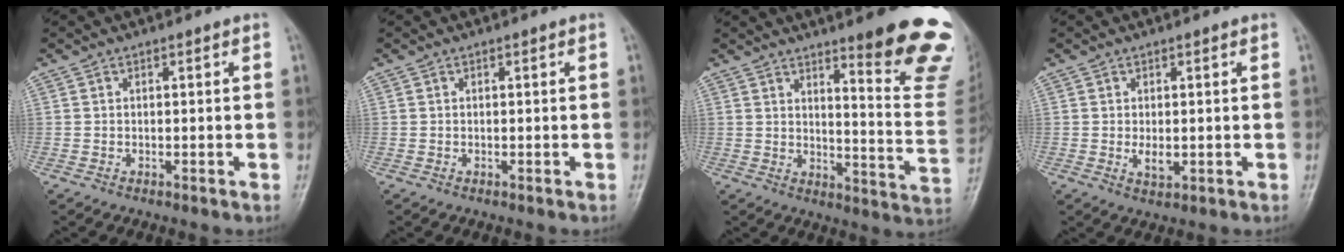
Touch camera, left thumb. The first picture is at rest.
{"total": 0.0}
{"total": 18.5, "force": [12.5, 2.8, 13.4], "torque": [-0.131, -0.090, 0.161]}
{"total": 2.7, "force": [0.0, 1.4, 2.2], "torque": [-0.033, -0.007, 0.006]}